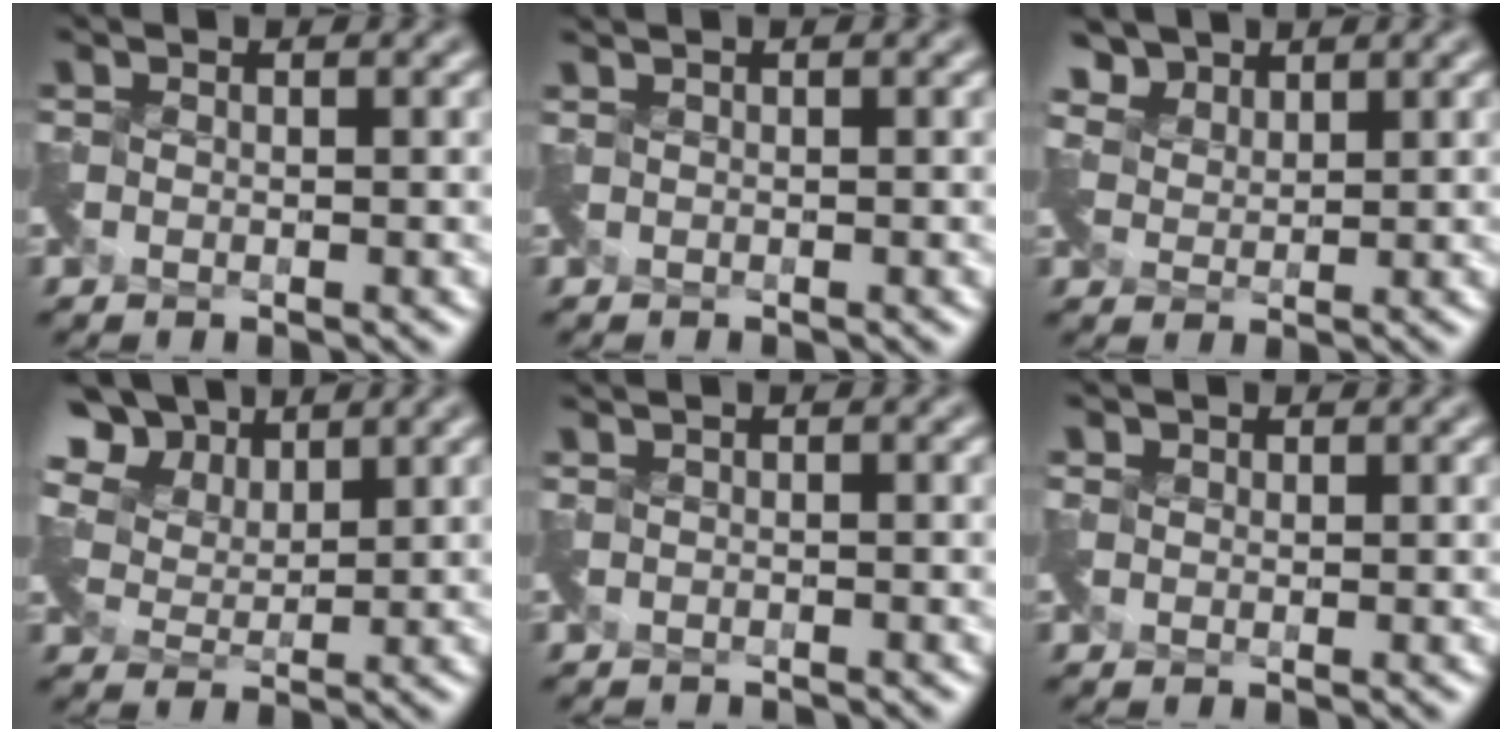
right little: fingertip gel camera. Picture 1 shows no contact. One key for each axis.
{"total": 0.0}
{"total": 4.1, "fx": 3.6, "fy": 1.8, "fz": 0.2, "tx": -0.019, "ty": -0.001, "tz": 0.078}
{"total": 8.8, "fx": 6.8, "fy": 4.6, "fz": 3.1, "tx": -0.092, "ty": 0.018, "tz": 0.119}
{"total": 0.8, "fx": -0.8, "fy": 0.1, "fz": 0.1, "tx": -0.001, "ty": -0.014, "tz": -0.016}
{"total": 1.0, "fx": 0.1, "fy": 0.4, "fz": -0.8, "tx": 0.015, "ty": 0.001, "tz": 0.007}